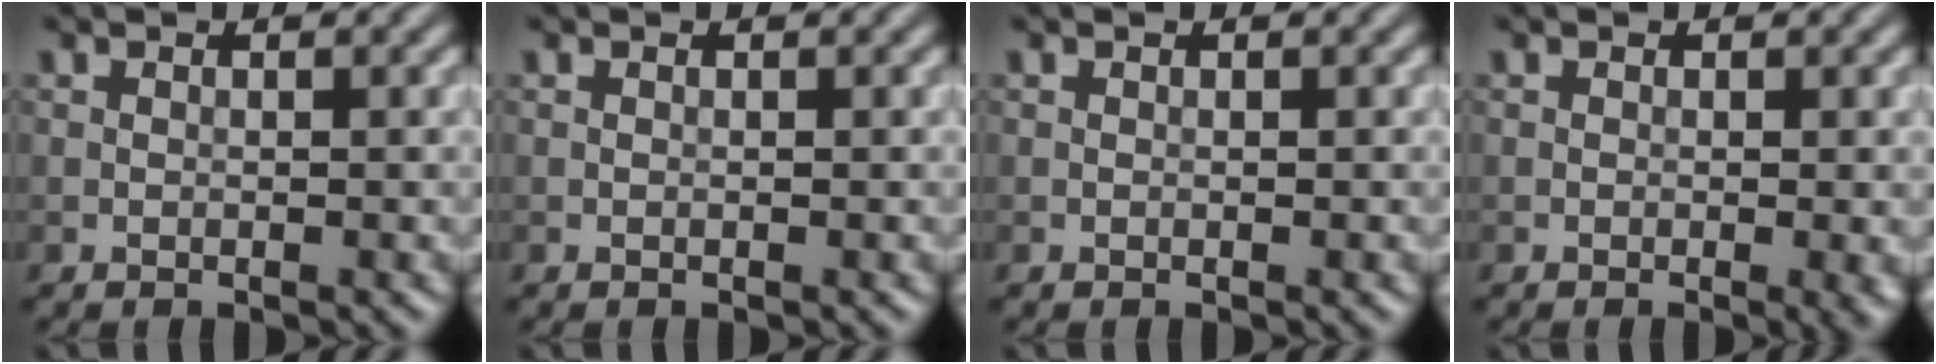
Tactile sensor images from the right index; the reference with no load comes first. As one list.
[{"total": 0.0}, {"total": 0.0}, {"total": 1.4, "force": [-0.3, 0.2, 1.4], "torque": [-0.018, -0.006, -0.004]}]